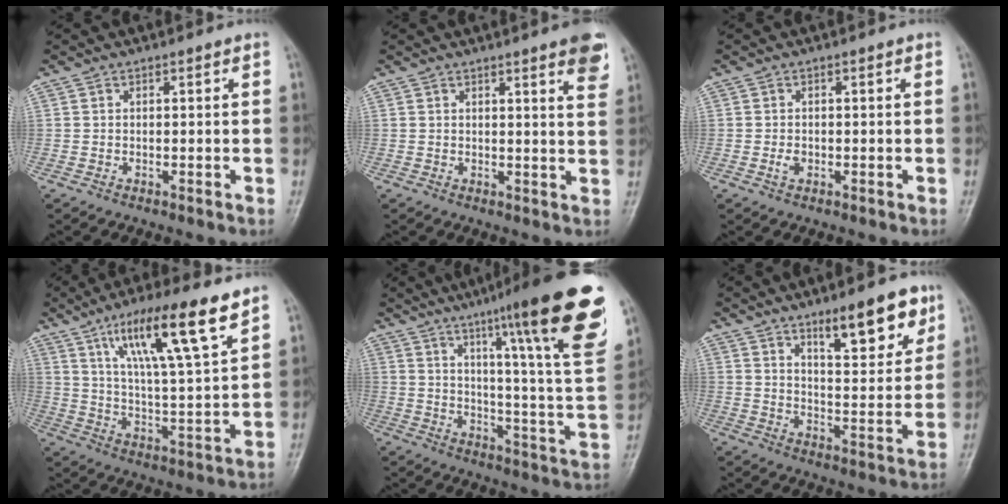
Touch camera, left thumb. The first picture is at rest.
{"total": 6.3, "force": [3.9, 0.9, 4.8], "torque": [-0.048, -0.016, 0.042]}
{"total": 1.5, "force": [-0.4, 1.0, 1.0], "torque": [-0.017, 0.000, -0.007]}
{"total": 16.9, "force": [9.7, 2.6, 13.6], "torque": [-0.227, -0.036, 0.172]}
{"total": 24.8, "force": [14.7, 2.1, 19.9], "torque": [-0.262, -0.057, 0.208]}
{"total": 13.1, "force": [8.2, 4.0, 9.4], "torque": [-0.106, -0.049, 0.125]}